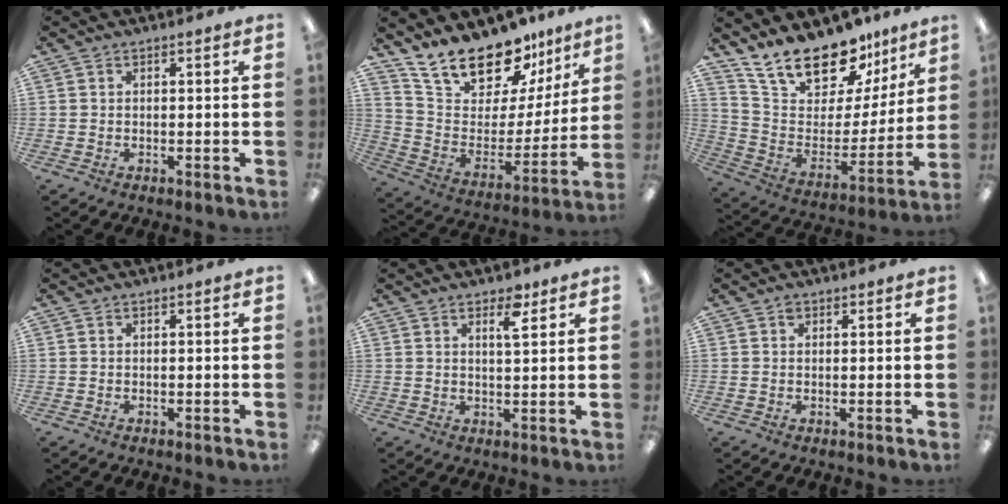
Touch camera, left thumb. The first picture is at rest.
{"total": 19.6, "force": [17.1, 7.4, 6.2], "torque": [-0.120, -0.133, 0.307]}
{"total": 20.6, "force": [17.1, 8.4, 7.7], "torque": [-0.142, -0.125, 0.307]}
{"total": 0.0}
{"total": 4.5, "force": [2.9, 1.4, 3.0], "torque": [-0.037, -0.011, 0.045]}
{"total": 1.1, "force": [0.6, 0.8, 0.6], "torque": [-0.013, 0.002, 0.011]}